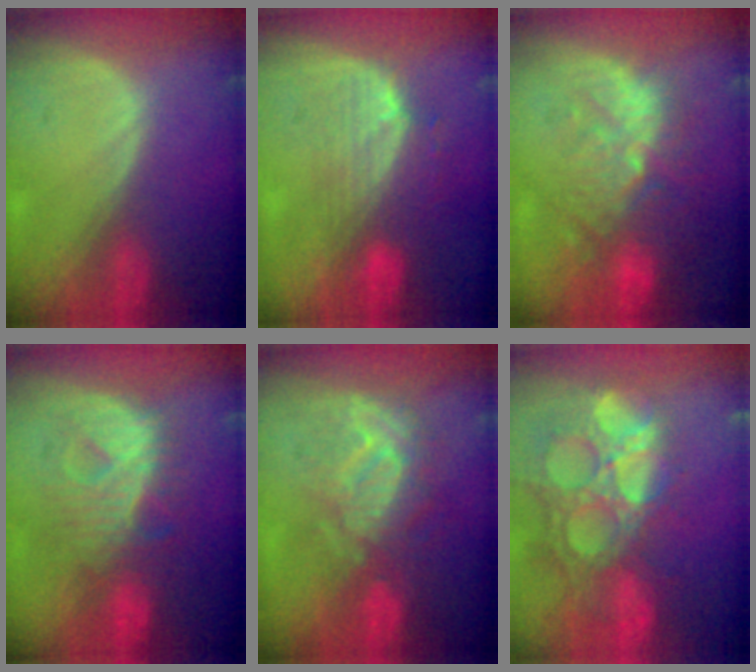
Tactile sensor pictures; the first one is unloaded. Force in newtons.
{"total": 7.5, "press": 6.7, "slide": 3.3}
{"total": 11.1, "press": 9.7, "slide": 5.4}
{"total": 9.1, "press": 9.1, "slide": 0.5}
{"total": 9.0, "press": 8.9, "slide": 1.7}
{"total": 14.9, "press": 12.3, "slide": 8.3}